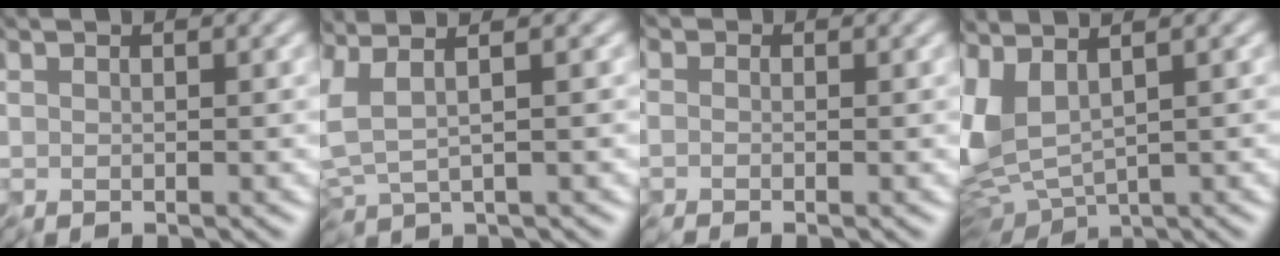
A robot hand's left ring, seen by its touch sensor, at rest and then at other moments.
{"total": 3.6, "force": [0.8, 0.9, 3.3], "torque": [-0.090, 0.008, 0.017]}
{"total": 0.5, "force": [-0.2, 0.4, 0.3], "torque": [-0.004, -0.003, -0.020]}
{"total": 5.1, "force": [0.6, 2.2, 4.5], "torque": [-0.106, -0.005, 0.012]}